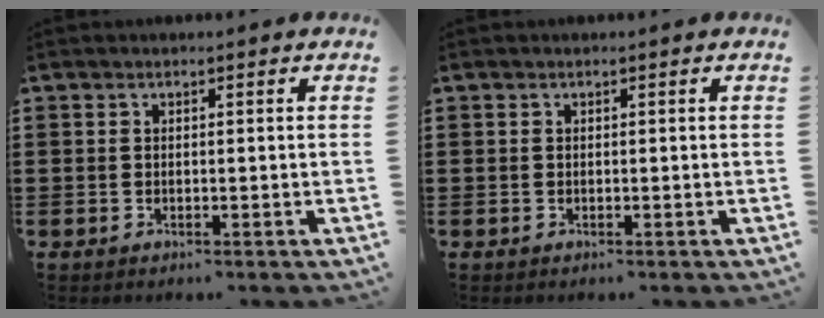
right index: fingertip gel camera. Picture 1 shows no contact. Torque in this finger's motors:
{"motor_torque": [0.12, 0.11, 0.00, 0.00]}